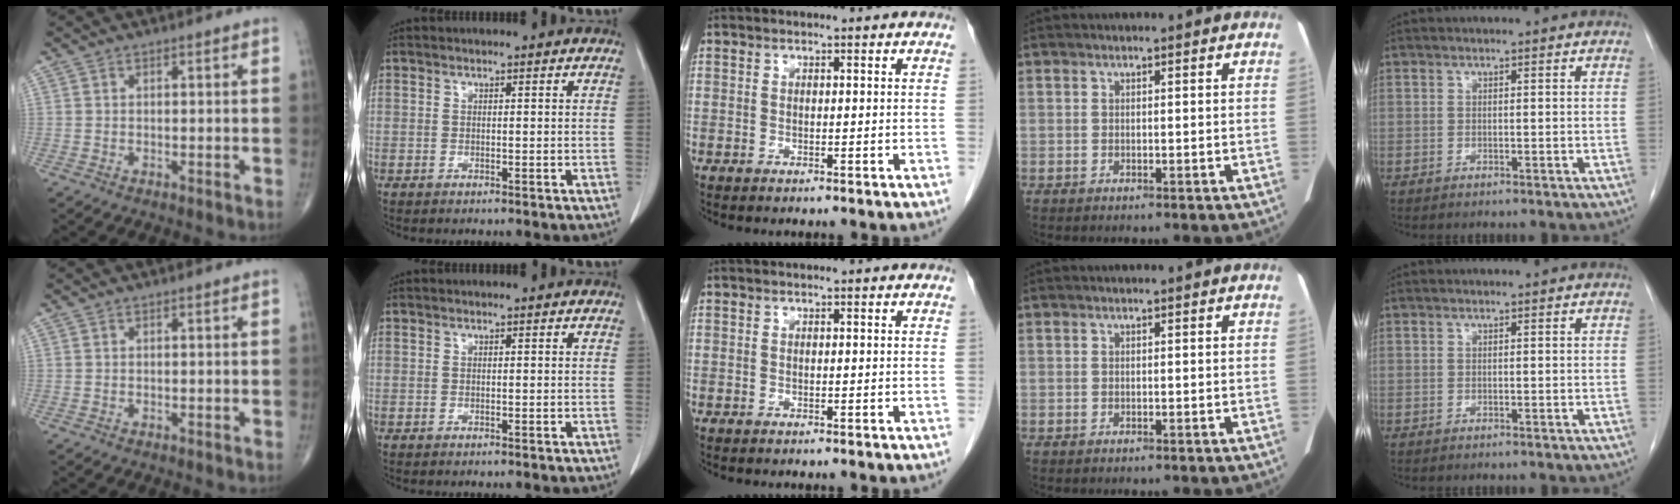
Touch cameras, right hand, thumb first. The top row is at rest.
{}